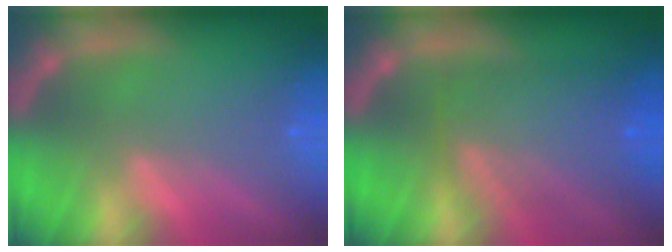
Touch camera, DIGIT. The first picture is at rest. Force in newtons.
{"total": 8.0}